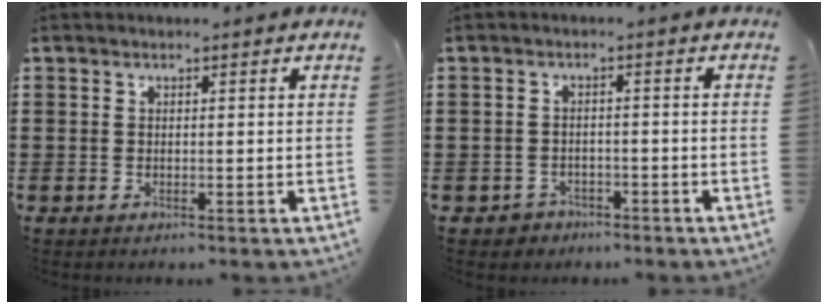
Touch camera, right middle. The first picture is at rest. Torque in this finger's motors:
{"motor_torque": [0.33, -0.18, 0.03, 0.00]}